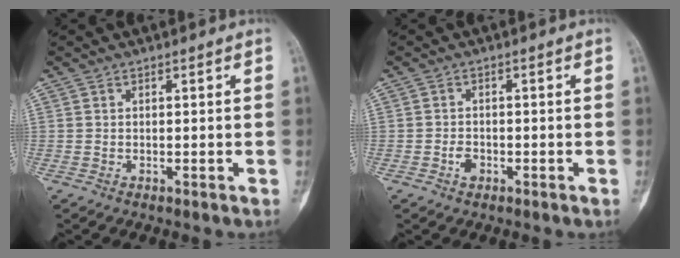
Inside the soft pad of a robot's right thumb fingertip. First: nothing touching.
{"total": 1.9, "force": [-0.9, 1.2, 1.1], "torque": [-0.017, 0.005, -0.017]}